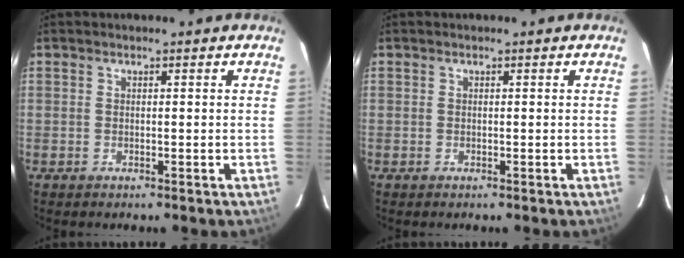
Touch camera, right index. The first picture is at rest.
{"total": 0.0}